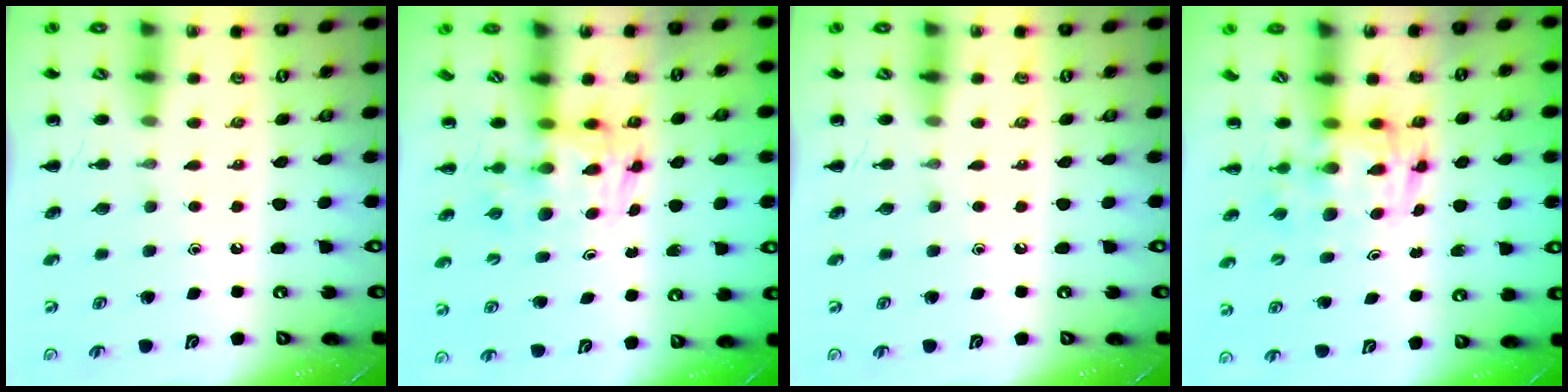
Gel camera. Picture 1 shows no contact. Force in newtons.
{"total": 3.6, "press": 3.6, "slide": 0.6}
{"total": 0.0}
{"total": 2.8, "press": 2.7, "slide": 0.5}